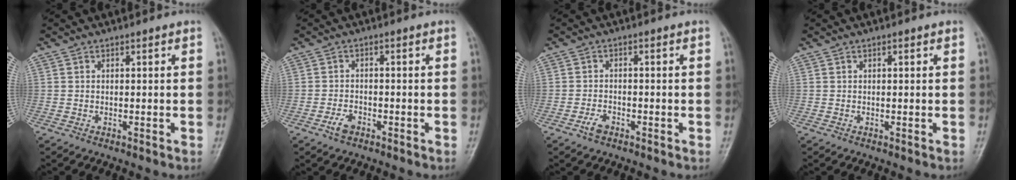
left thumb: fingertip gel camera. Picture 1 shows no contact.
{"total": 2.7, "force": [-1.7, 1.5, 1.6], "torque": [-0.030, 0.011, -0.030]}
{"total": 2.4, "force": [-1.6, 1.2, 1.3], "torque": [-0.027, 0.010, -0.030]}
{"total": 0.6, "force": [0.2, 0.2, 0.5], "torque": [-0.010, 0.000, 0.003]}